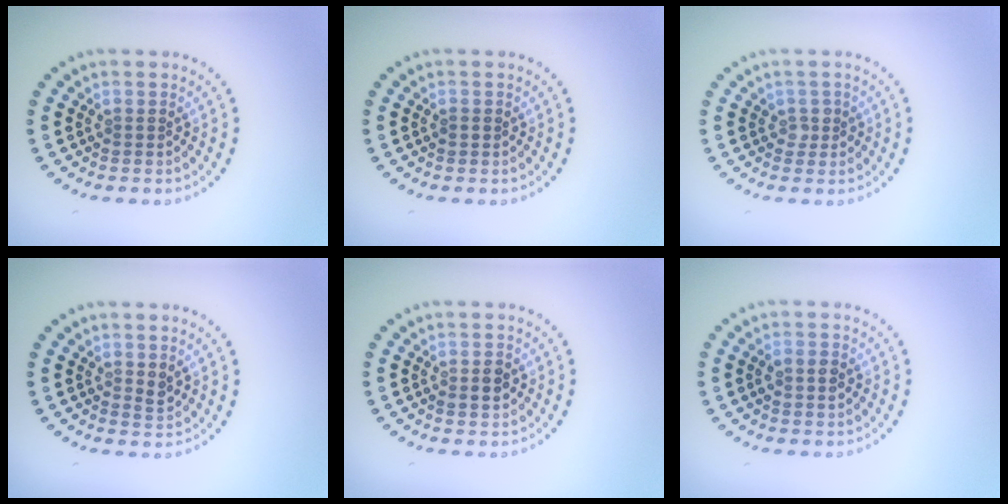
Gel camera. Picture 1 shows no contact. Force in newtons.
{"total": 0.7, "press": 0.7, "slide": 0.1}
{"total": 1.0, "press": 1.0, "slide": 0.3}
{"total": 1.0, "press": 1.0, "slide": 0.3}
{"total": 1.3, "press": 1.3, "slide": 0.1}
{"total": 1.3, "press": 1.3, "slide": 0.2}